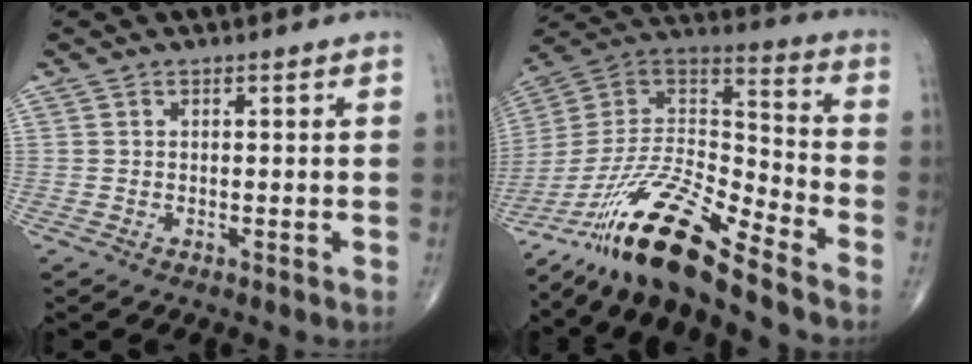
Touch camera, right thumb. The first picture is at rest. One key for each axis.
{"total": 19.3, "fx": -14.9, "fy": 3.0, "fz": 11.9, "tx": -0.223, "ty": 0.075, "tz": -0.281}